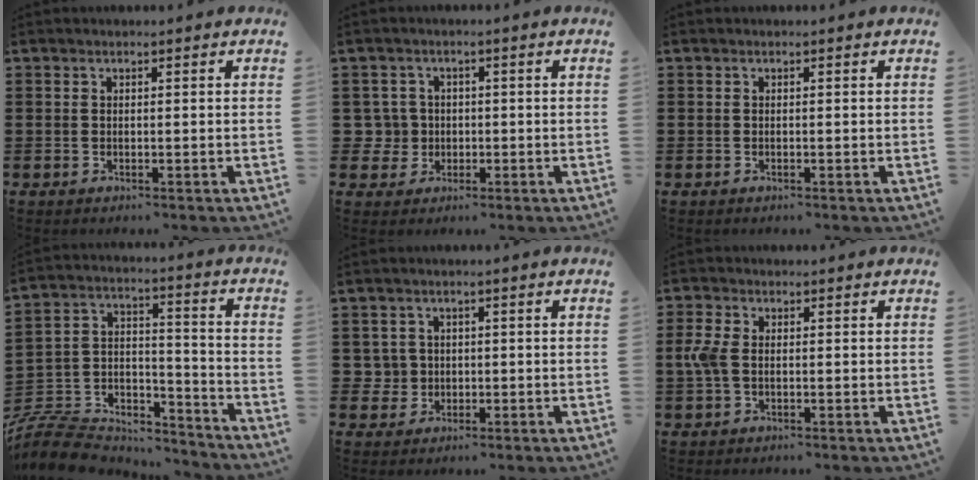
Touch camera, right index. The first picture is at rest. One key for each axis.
{"total": 3.8, "fx": -0.5, "fy": 3.7, "fz": 0.7, "tx": -0.039, "ty": 0.004, "tz": -0.014}
{"total": 0.0}
{"total": 9.8, "fx": -9.0, "fy": 3.1, "fz": 2.4, "tx": -0.062, "ty": 0.011, "tz": -0.178}
{"total": 2.8, "fx": -0.3, "fy": 2.8, "fz": 0.6, "tx": -0.033, "ty": 0.002, "tz": -0.011}
{"total": 4.0, "fx": -0.3, "fy": 2.4, "fz": 3.2, "tx": -0.093, "ty": -0.004, "tz": -0.014}